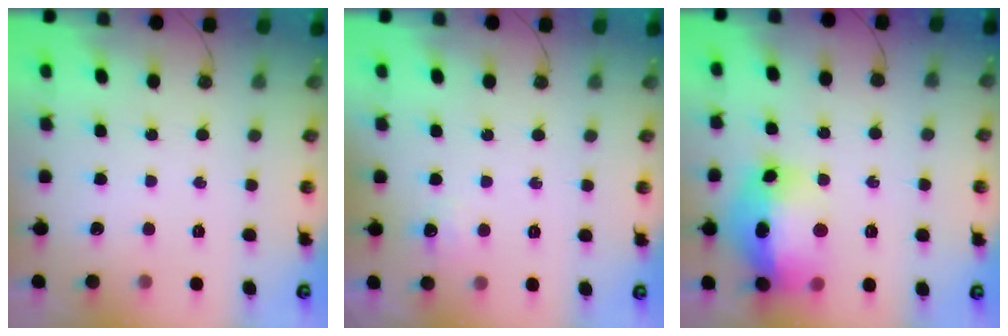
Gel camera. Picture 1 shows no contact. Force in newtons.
{"total": 5.4, "press": 5.2, "slide": 1.3}
{"total": 18.5, "press": 18.4, "slide": 1.8}